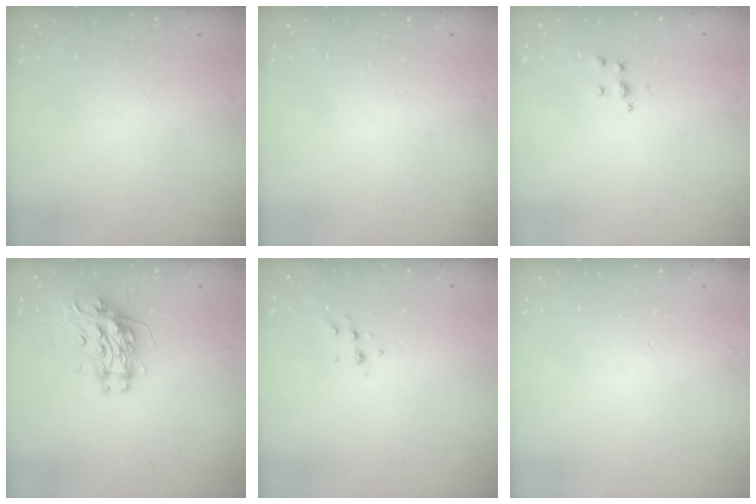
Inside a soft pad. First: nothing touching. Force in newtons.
{"total": 0.0}
{"total": 4.8, "press": 4.8, "slide": 0.5}
{"total": 10.3, "press": 10.3, "slide": 1.0}
{"total": 4.3, "press": 4.2, "slide": 0.9}
{"total": 0.0}